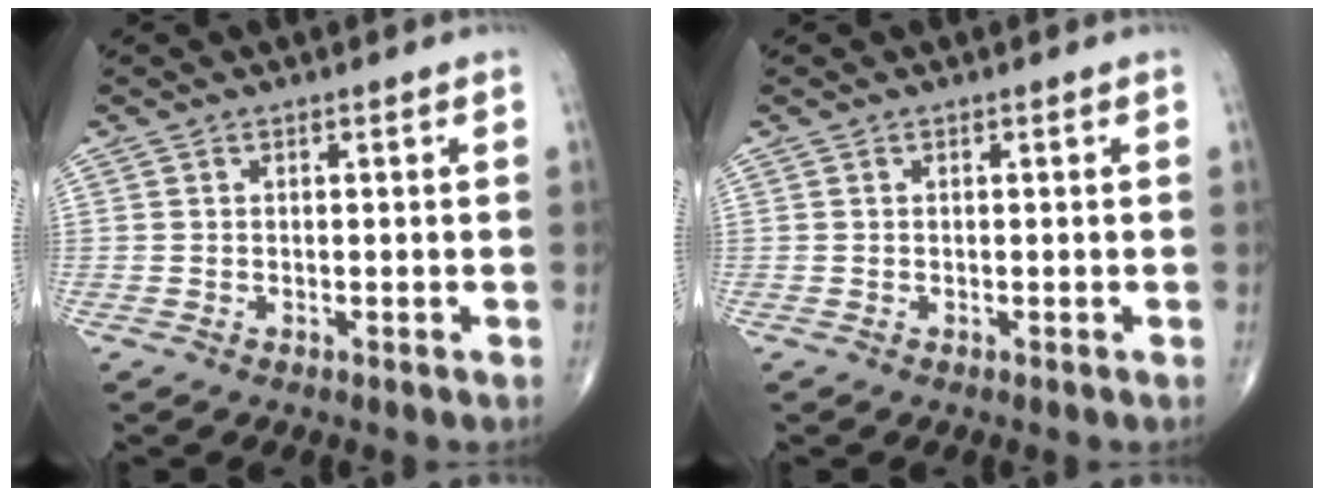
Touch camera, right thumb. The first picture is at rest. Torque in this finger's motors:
{"motor_torque": [0.17, 0.17, 0.00, 0.00, 0.02]}